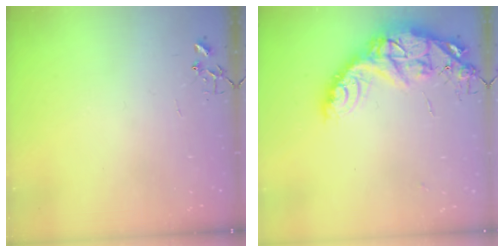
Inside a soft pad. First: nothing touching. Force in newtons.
{"total": 17.5, "press": 17.4, "slide": 1.4}